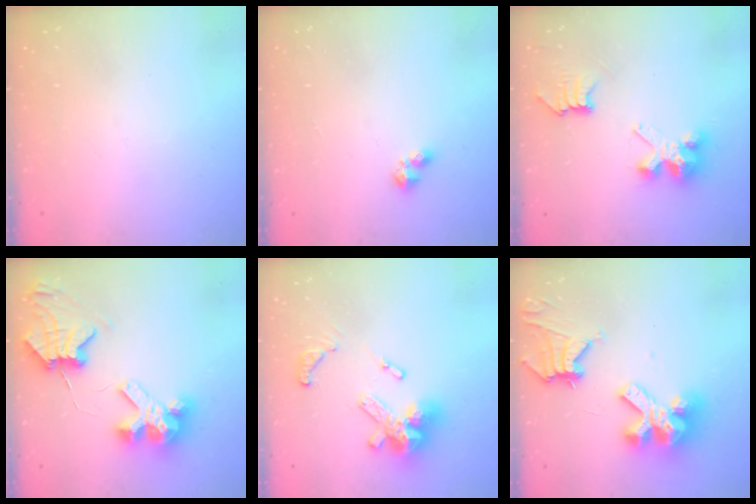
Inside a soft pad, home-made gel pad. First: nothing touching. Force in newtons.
{"total": 2.7, "press": 2.6, "slide": 0.5}
{"total": 7.5, "press": 7.5, "slide": 0.1}
{"total": 8.3, "press": 8.3, "slide": 1.0}
{"total": 15.6, "press": 15.4, "slide": 2.0}
{"total": 15.5, "press": 15.4, "slide": 1.5}